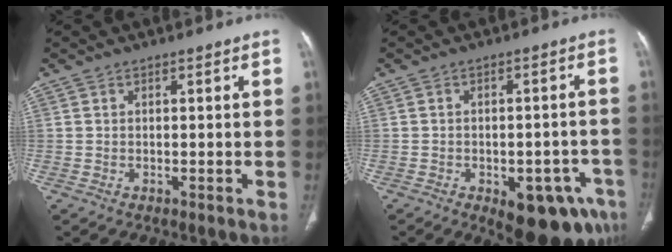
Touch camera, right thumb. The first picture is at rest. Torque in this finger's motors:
{"motor_torque": [1.82, 1.22, 0.91, -1.03, 0.33]}